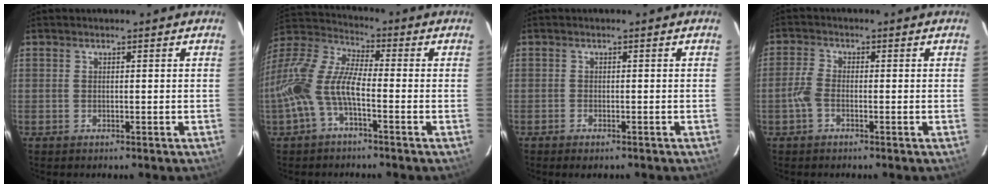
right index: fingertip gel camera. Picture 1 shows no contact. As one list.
[{"total": 13.5, "force": [-4.0, 5.3, 11.8], "torque": [-0.256, 0.007, -0.087]}, {"total": 1.8, "force": [-1.5, 0.7, 0.8], "torque": [-0.021, -0.003, -0.028]}, {"total": 3.1, "force": [-1.4, 1.6, 2.3], "torque": [-0.060, 0.005, -0.029]}]